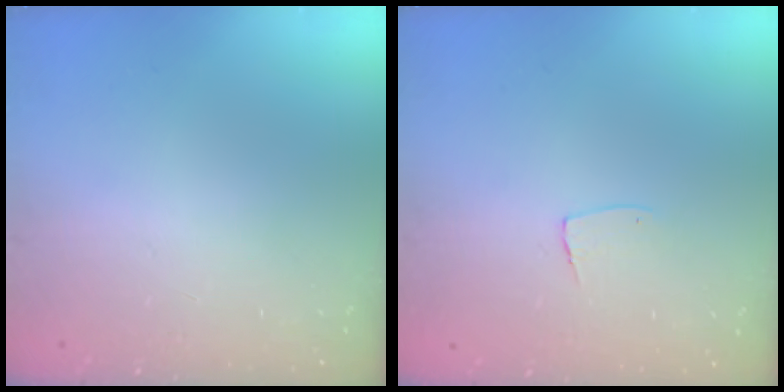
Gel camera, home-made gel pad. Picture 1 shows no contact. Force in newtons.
{"total": 5.4, "press": 5.4, "slide": 0.3}